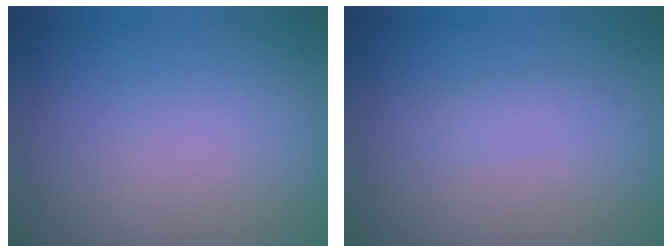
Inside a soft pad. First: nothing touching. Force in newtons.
{"total": 1.0, "press": 1.0, "slide": 0.1}